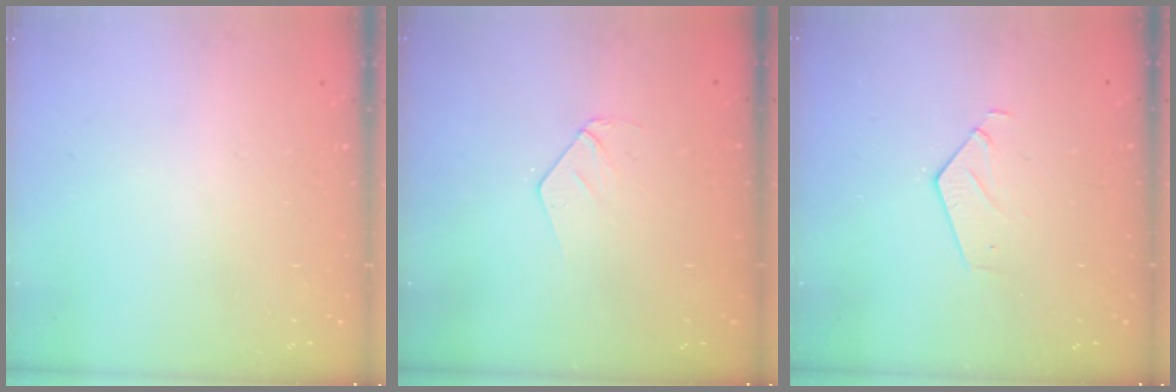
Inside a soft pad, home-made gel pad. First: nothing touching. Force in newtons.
{"total": 3.8, "press": 3.8, "slide": 0.3}
{"total": 4.2, "press": 4.2, "slide": 0.3}